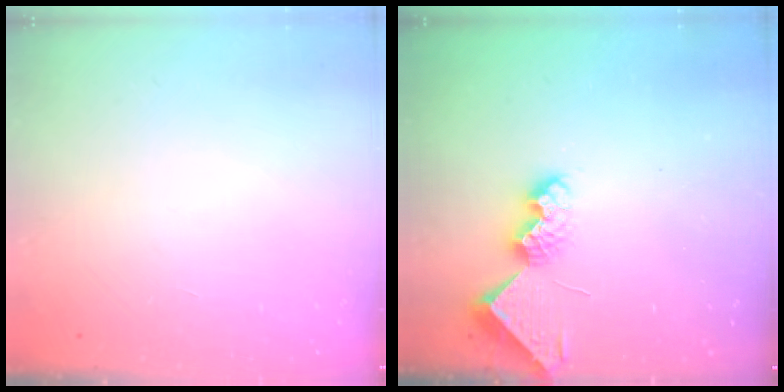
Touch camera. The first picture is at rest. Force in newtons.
{"total": 7.8, "press": 7.8, "slide": 0.9}